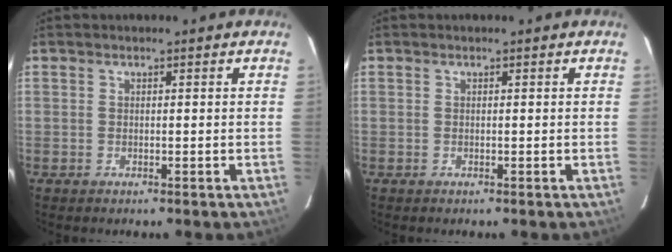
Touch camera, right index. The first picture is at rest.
{"total": 0.0}